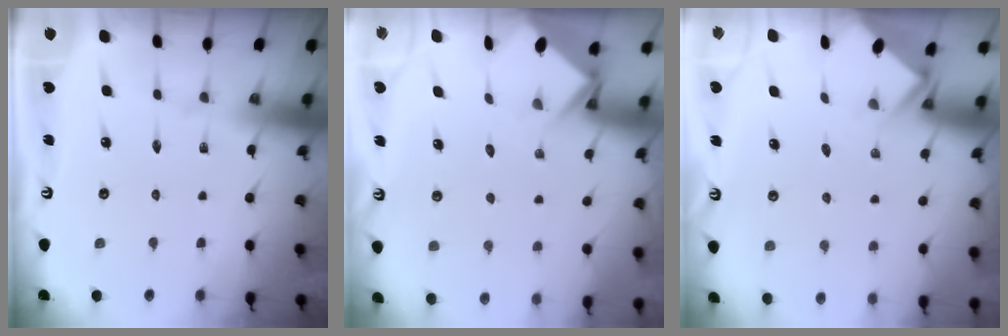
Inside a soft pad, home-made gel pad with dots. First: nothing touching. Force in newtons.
{"total": 3.9, "press": 3.9, "slide": 0.1}
{"total": 2.9, "press": 2.9, "slide": 0.2}